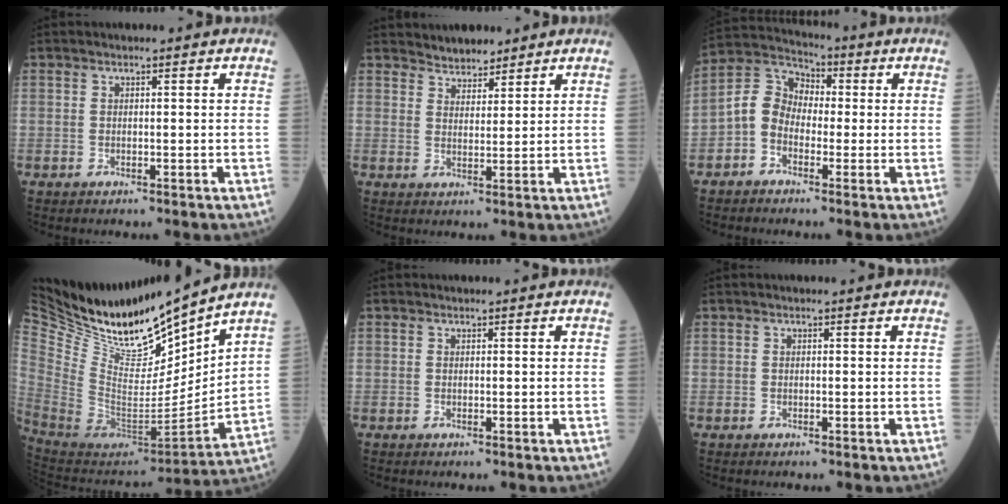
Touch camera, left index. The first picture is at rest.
{"total": 3.8, "force": [3.5, 1.4, 0.3], "torque": [-0.008, 0.015, 0.059]}
{"total": 6.6, "force": [-1.8, 5.3, 3.5], "torque": [-0.081, 0.029, -0.049]}
{"total": 17.3, "force": [16.1, 2.0, 6.1], "torque": [-0.134, -0.054, 0.309]}
{"total": 0.0}
{"total": 0.0}